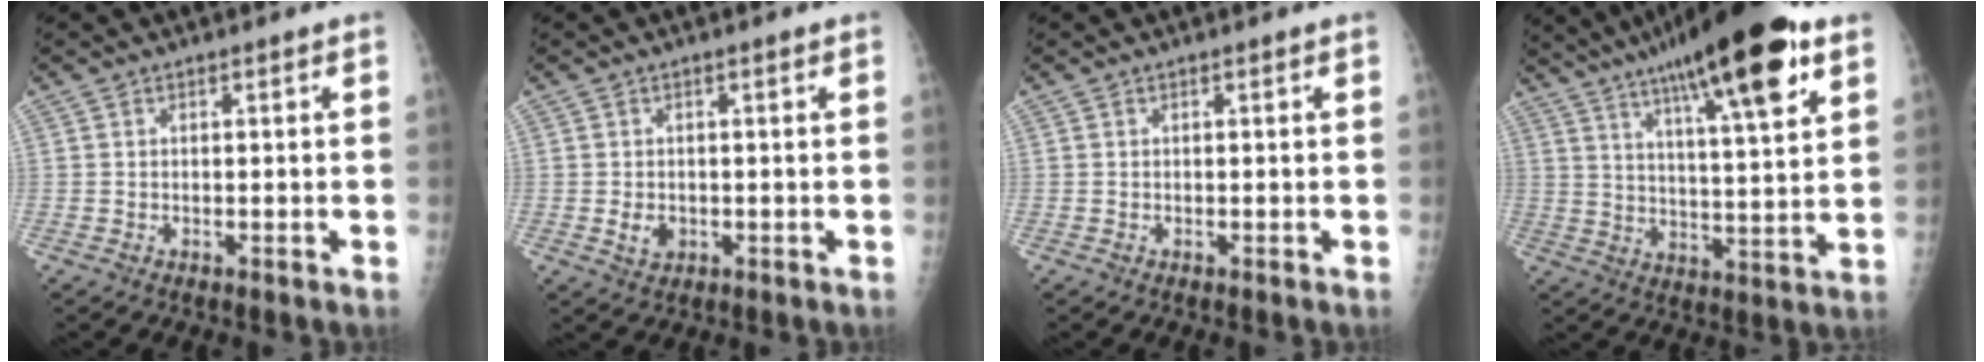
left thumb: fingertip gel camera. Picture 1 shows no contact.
{"total": 2.7, "force": [-0.4, 2.1, 1.6], "torque": [-0.021, -0.001, -0.001]}
{"total": 0.0}
{"total": 21.9, "force": [12.6, 4.6, 17.3], "torque": [-0.260, -0.029, 0.196]}